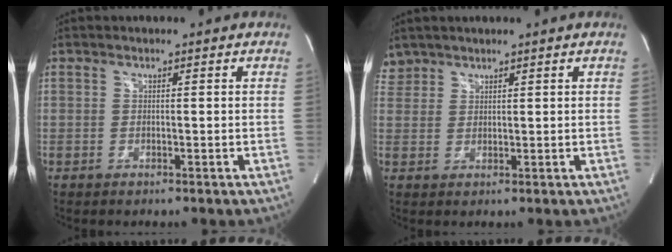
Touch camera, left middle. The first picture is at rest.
{"total": 2.5, "force": [2.2, 1.2, -0.4], "torque": [0.010, 0.012, 0.044]}